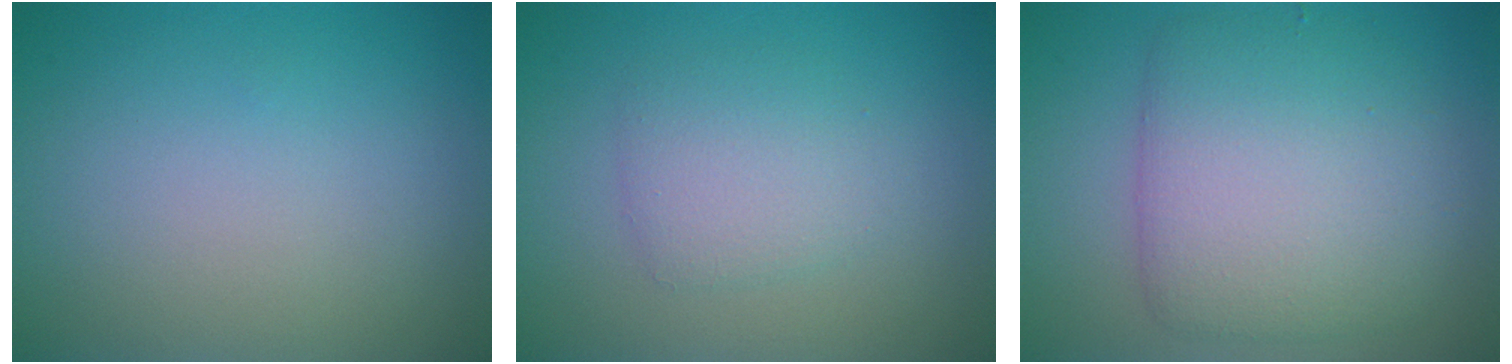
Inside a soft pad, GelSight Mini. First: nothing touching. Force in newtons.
{"total": 2.7, "press": 2.7, "slide": 0.1}
{"total": 7.0, "press": 7.0, "slide": 0.1}